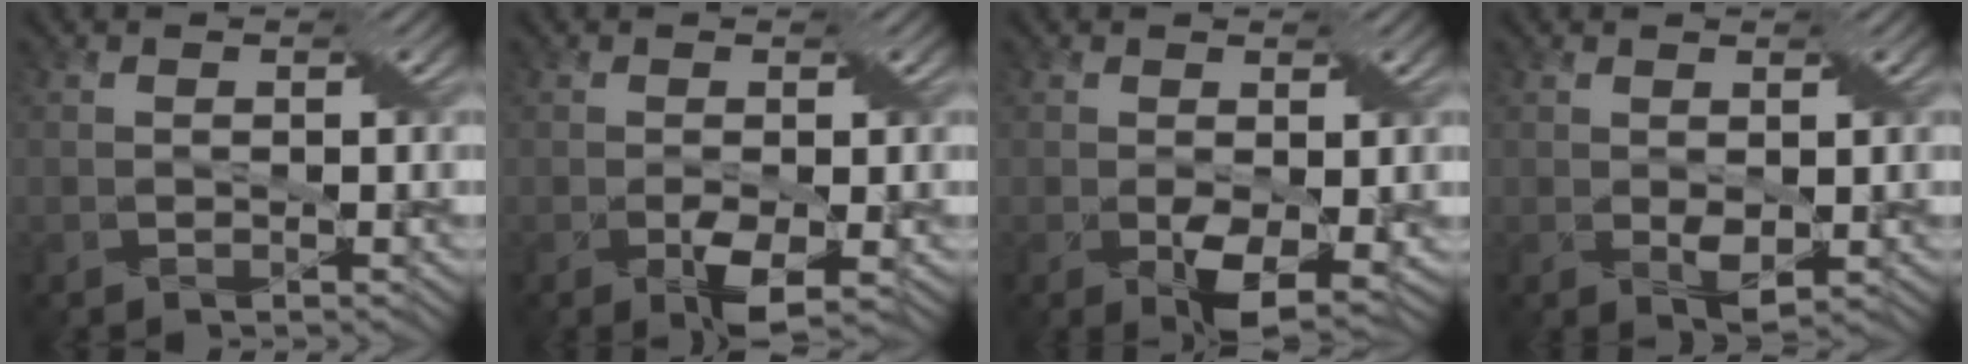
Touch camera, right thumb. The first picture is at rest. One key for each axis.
{"total": 3.5, "fx": -1.1, "fy": 1.3, "fz": 3.0, "tx": -0.058, "ty": -0.009, "tz": -0.016}
{"total": 4.3, "fx": -0.6, "fy": 2.1, "fz": 3.6, "tx": -0.074, "ty": -0.016, "tz": -0.004}
{"total": 2.1, "fx": 0.2, "fy": 1.1, "fz": 1.8, "tx": -0.036, "ty": -0.005, "tz": 0.010}